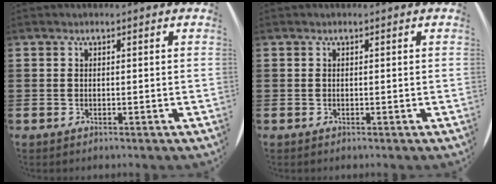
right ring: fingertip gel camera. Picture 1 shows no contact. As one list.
[{"total": 0.0}]